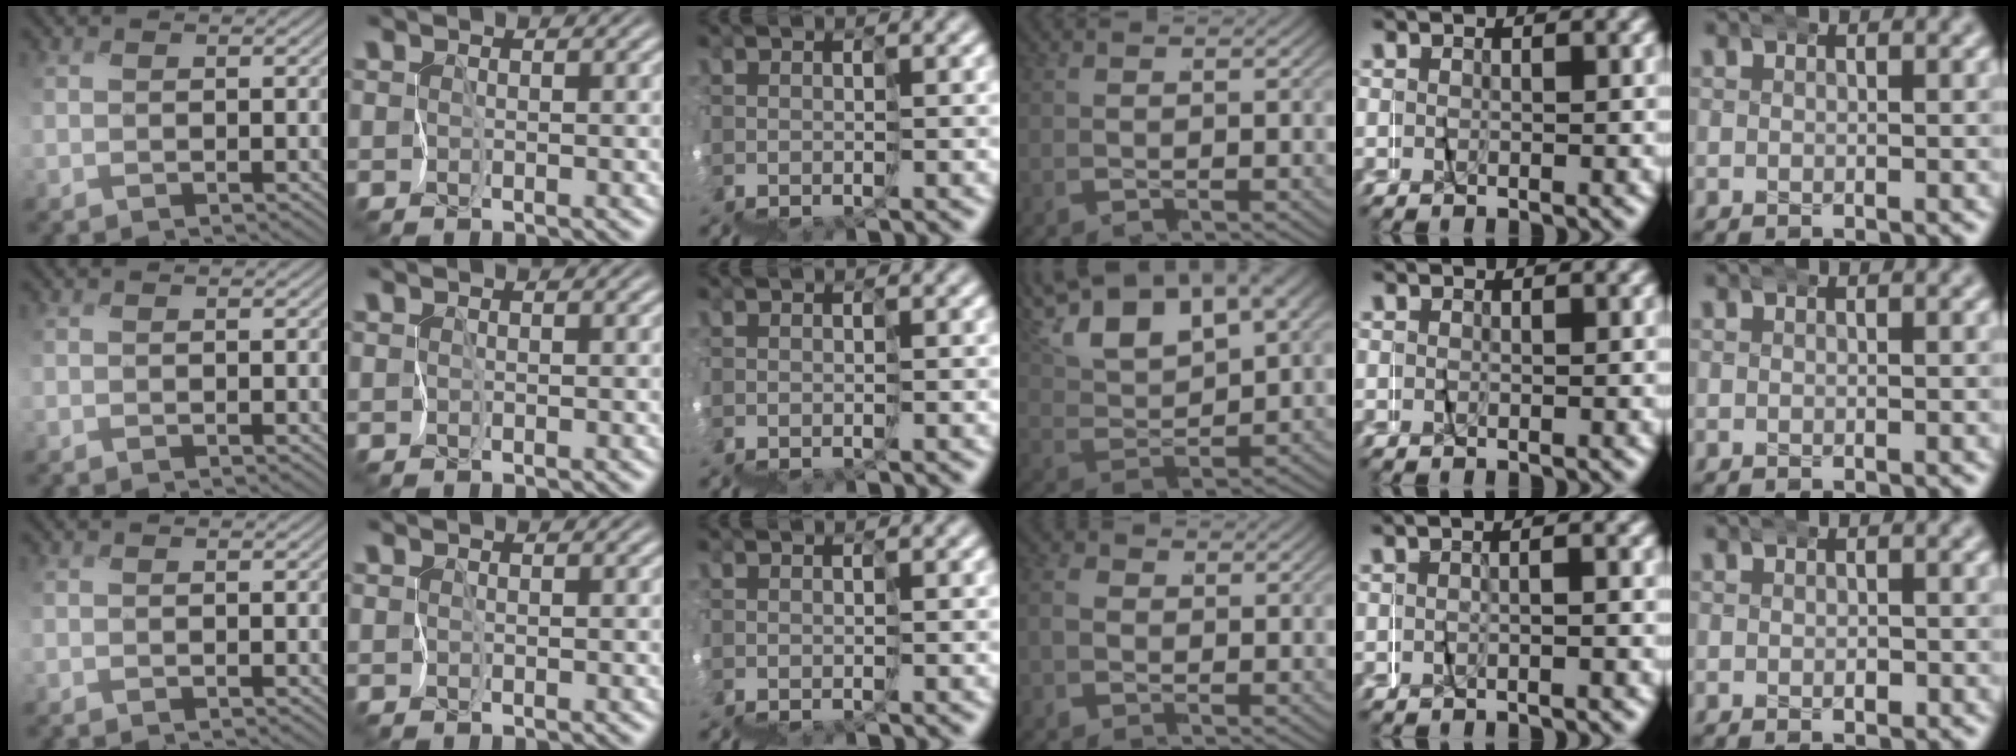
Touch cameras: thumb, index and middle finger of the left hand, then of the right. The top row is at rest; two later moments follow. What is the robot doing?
{"motion": "wrap", "object": "napkin"}